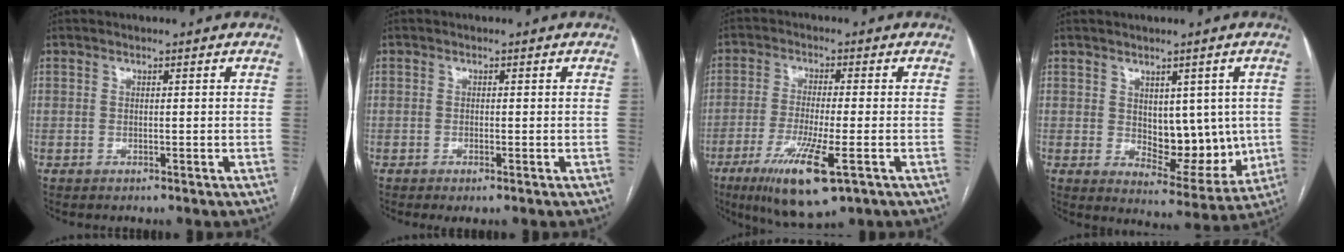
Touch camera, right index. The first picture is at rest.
{"total": 1.1, "force": [-0.6, 0.1, 0.9], "torque": [-0.015, -0.003, -0.009]}
{"total": 11.6, "force": [-5.5, 1.5, 10.1], "torque": [-0.189, -0.034, -0.090]}
{"total": 10.0, "force": [0.5, 5.7, 8.2], "torque": [-0.098, -0.004, 0.029]}